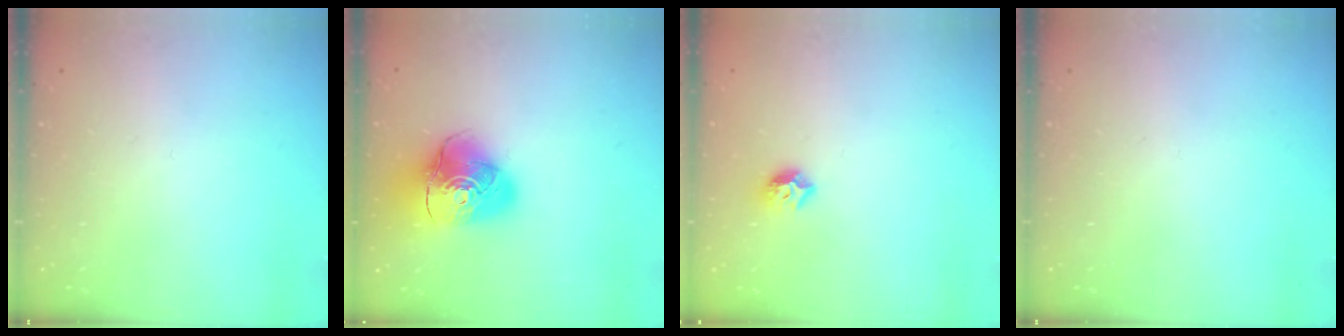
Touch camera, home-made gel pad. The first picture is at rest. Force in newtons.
{"total": 15.7, "press": 15.5, "slide": 2.0}
{"total": 7.6, "press": 7.6, "slide": 0.7}
{"total": 0.0}